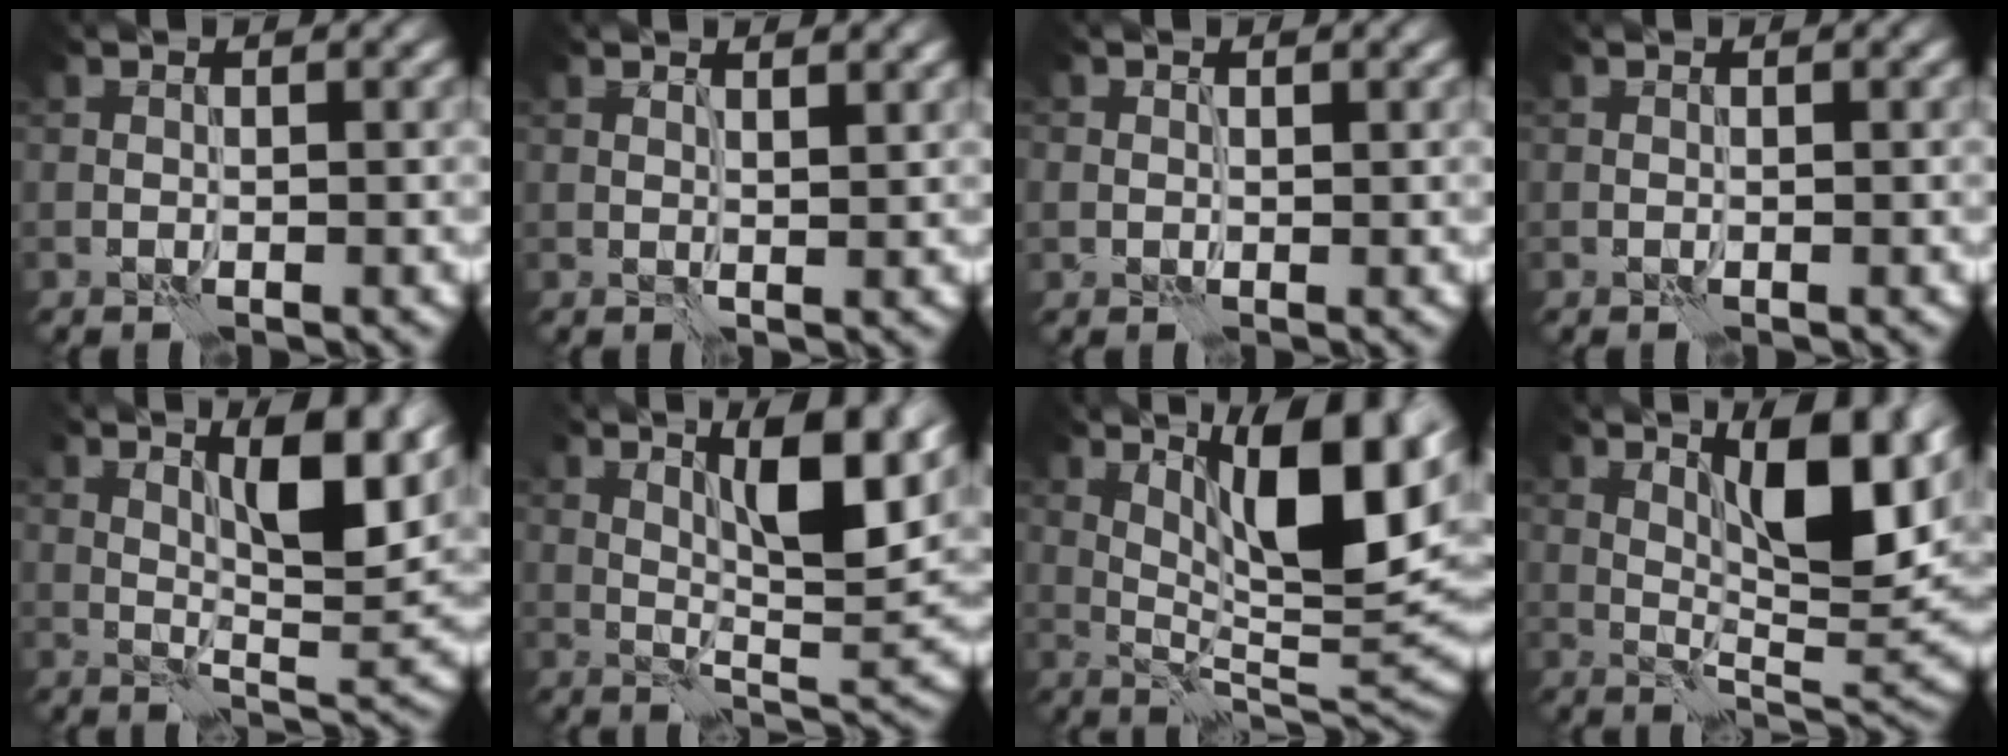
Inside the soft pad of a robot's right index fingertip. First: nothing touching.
{"total": 1.2, "force": [0.9, 0.0, 0.7], "torque": [-0.012, -0.002, 0.019]}
{"total": 0.7, "force": [0.2, 0.7, 0.2], "torque": [-0.005, 0.000, 0.004]}
{"total": 0.0}
{"total": 7.5, "force": [3.6, 1.7, 6.4], "torque": [-0.100, -0.003, 0.063]}
{"total": 8.5, "force": [3.9, 1.7, 7.4], "torque": [-0.114, 0.000, 0.068]}
{"total": 12.3, "force": [5.3, 2.9, 10.8], "torque": [-0.169, 0.004, 0.093]}
{"total": 9.8, "force": [4.1, 2.7, 8.5], "torque": [-0.129, 0.002, 0.069]}